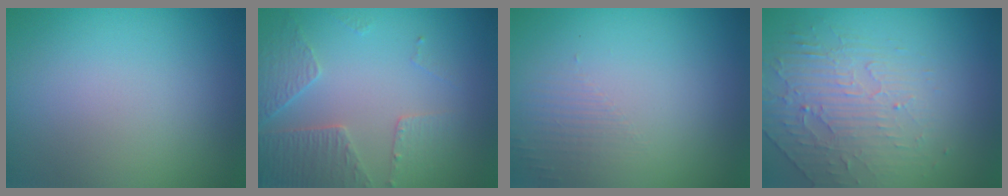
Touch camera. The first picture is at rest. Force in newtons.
{"total": 3.6, "press": 3.2, "slide": 1.5}
{"total": 1.3, "press": 0.1, "slide": 1.3}
{"total": 2.5, "press": 1.8, "slide": 1.6}